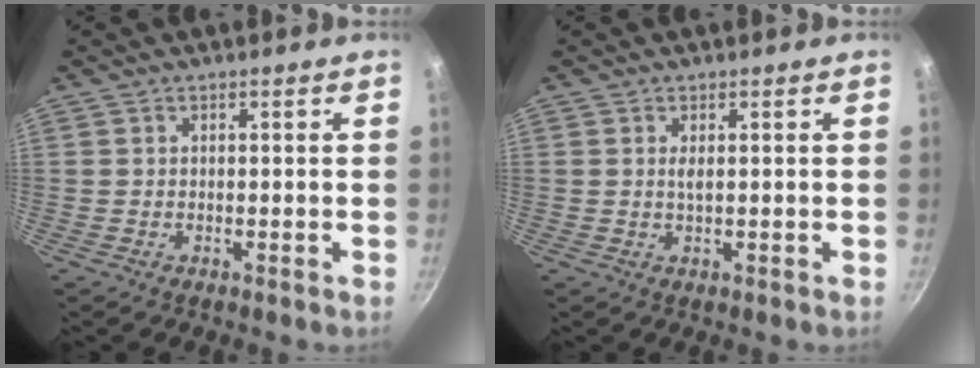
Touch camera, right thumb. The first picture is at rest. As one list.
[{"total": 1.2, "force": [0.3, 0.3, 1.1], "torque": [-0.023, -0.001, 0.007]}]